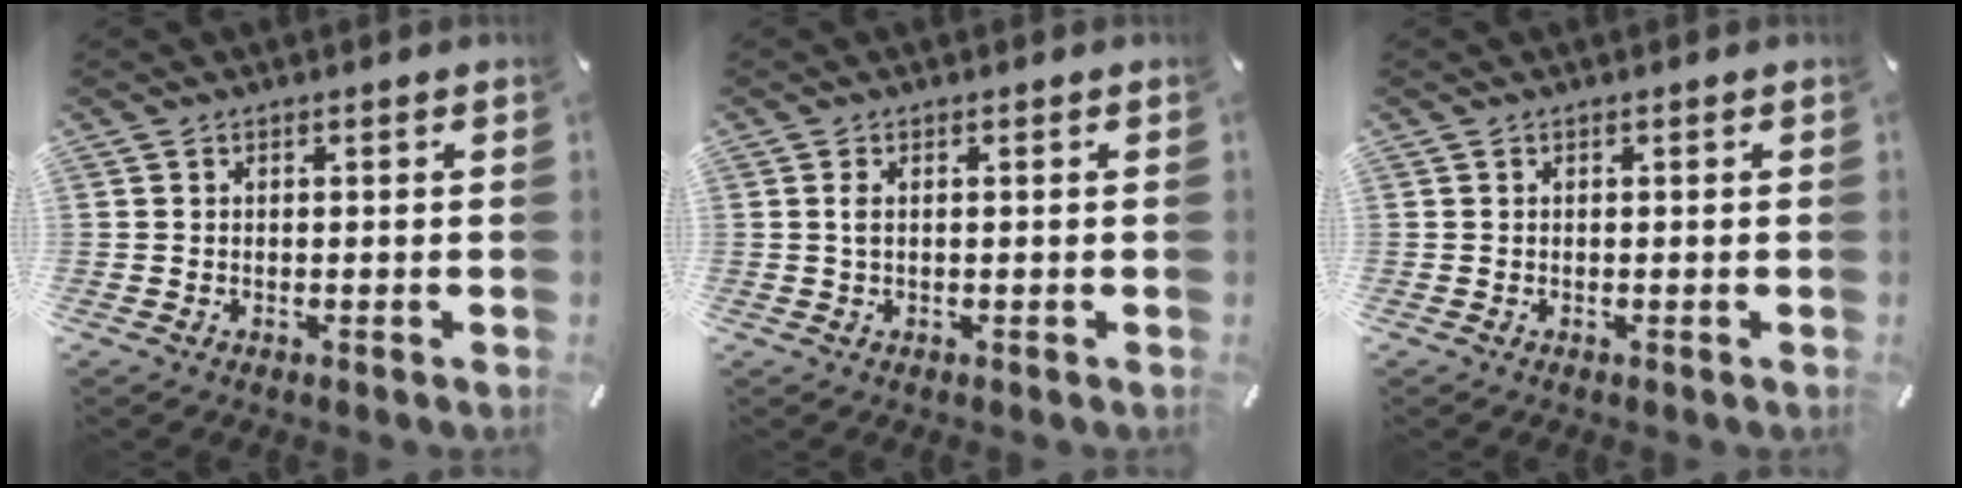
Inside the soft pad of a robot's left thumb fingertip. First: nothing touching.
{"total": 1.4, "force": [0.2, 0.5, 1.4], "torque": [-0.027, 0.002, 0.001]}
{"total": 0.0}